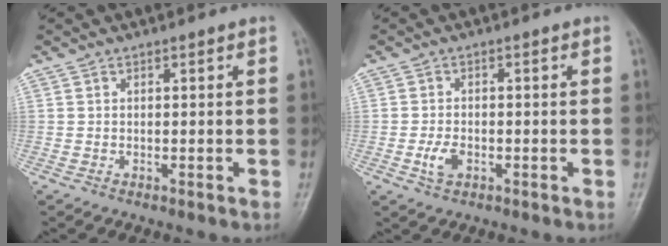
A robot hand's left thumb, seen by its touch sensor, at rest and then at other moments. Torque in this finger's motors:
{"motor_torque": [-0.22, 0.37, 0.40, 0.03, 0.04]}